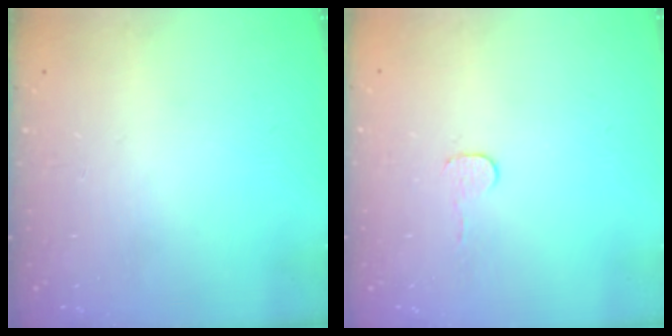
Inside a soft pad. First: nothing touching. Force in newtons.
{"total": 3.0, "press": 3.0, "slide": 0.3}